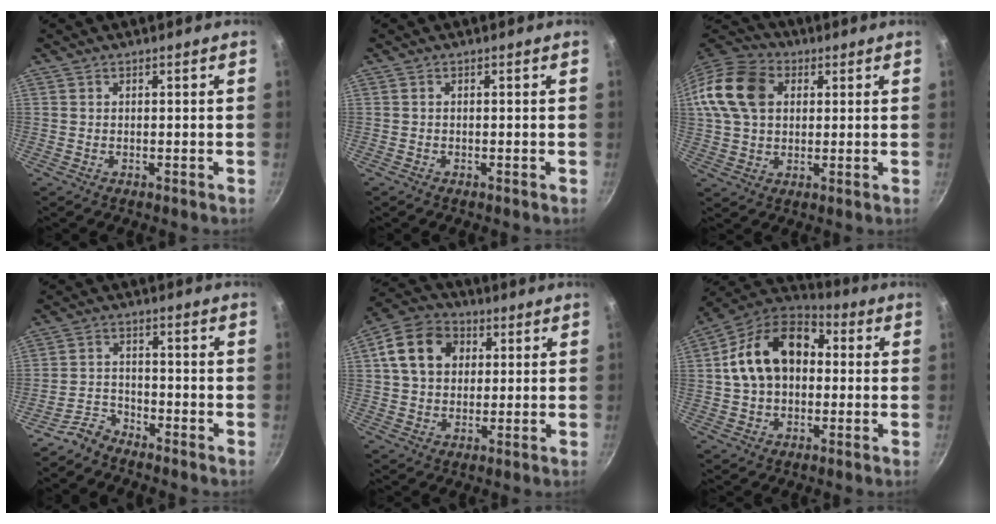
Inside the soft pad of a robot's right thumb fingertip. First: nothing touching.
{"total": 0.0}
{"total": 15.9, "force": [3.8, 11.7, 10.1], "torque": [-0.188, 0.021, 0.056]}
{"total": 4.1, "force": [-3.8, 1.4, 0.4], "torque": [-0.007, 0.037, -0.080]}
{"total": 12.2, "force": [3.1, 9.5, 7.0], "torque": [-0.105, 0.013, 0.038]}
{"total": 17.6, "force": [1.9, 12.3, 12.3], "torque": [-0.188, 0.038, 0.016]}